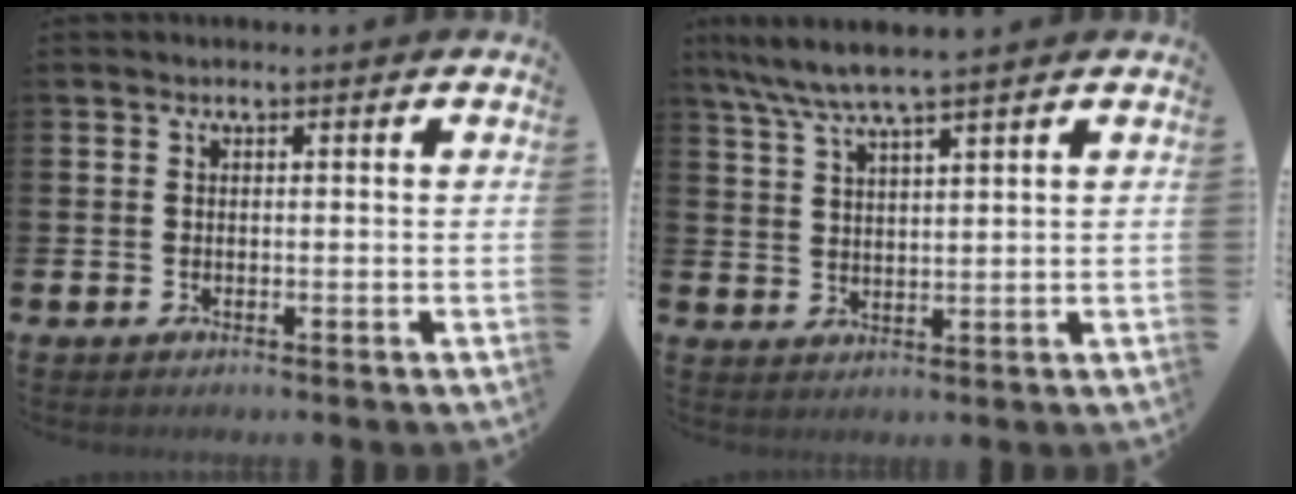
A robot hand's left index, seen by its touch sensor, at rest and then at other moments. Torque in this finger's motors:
{"motor_torque": [0.67, -0.67, 0.88, 0.21]}